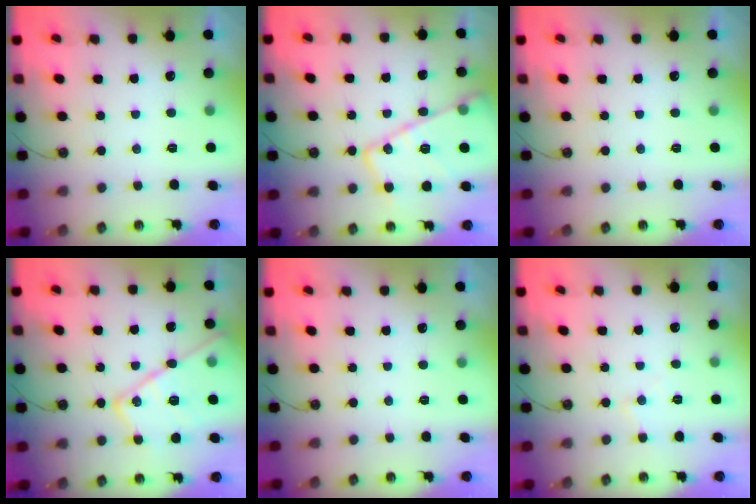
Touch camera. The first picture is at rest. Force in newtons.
{"total": 18.9, "press": 18.8, "slide": 2.0}
{"total": 0.0}
{"total": 19.4, "press": 19.3, "slide": 1.5}
{"total": 0.0}
{"total": 5.1, "press": 5.0, "slide": 0.8}